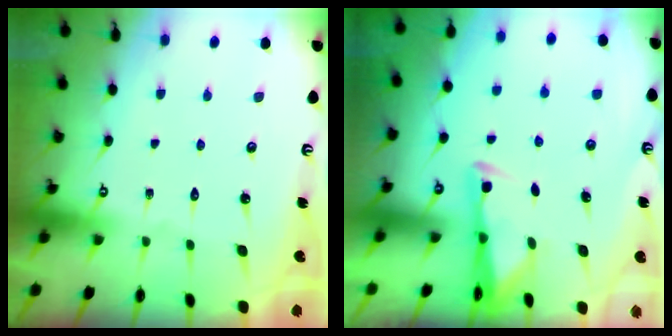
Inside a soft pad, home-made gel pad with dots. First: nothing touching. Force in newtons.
{"total": 2.9, "press": 2.9, "slide": 0.4}